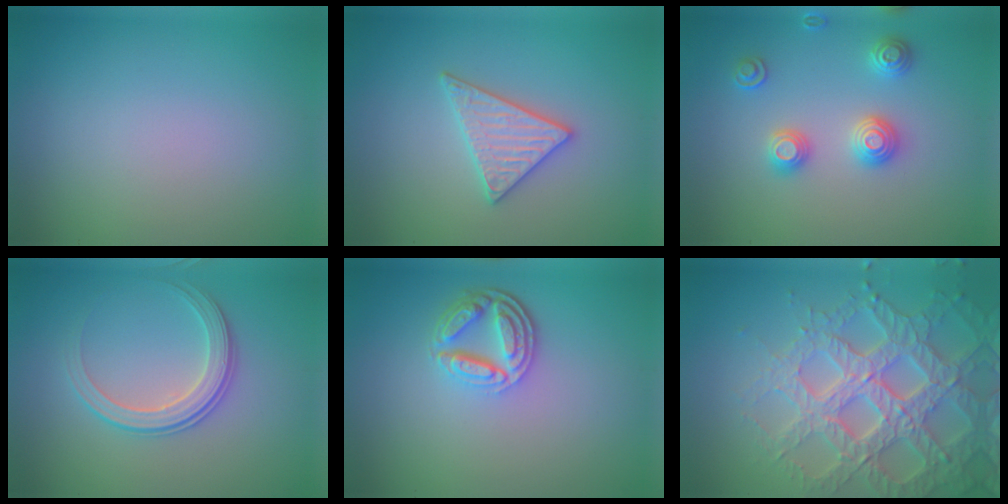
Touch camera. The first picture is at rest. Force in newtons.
{"total": 2.9, "press": 2.8, "slide": 0.5}
{"total": 2.8, "press": 2.8, "slide": 0.2}
{"total": 3.1, "press": 2.7, "slide": 1.4}
{"total": 4.1, "press": 3.2, "slide": 2.6}
{"total": 7.0, "press": 6.7, "slide": 1.8}